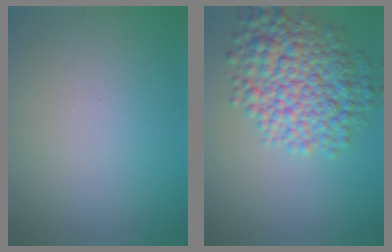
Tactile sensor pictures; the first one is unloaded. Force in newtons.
{"total": 7.5, "press": 7.5, "slide": 0.1}